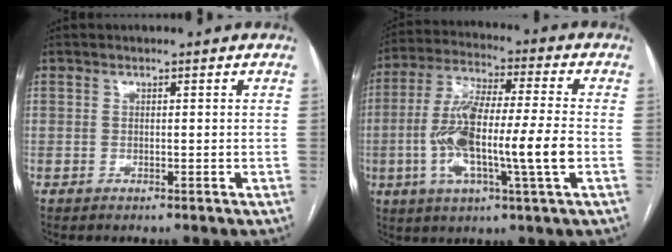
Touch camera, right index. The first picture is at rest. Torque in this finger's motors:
{"motor_torque": [1.73, -0.41, 1.00, 0.21]}